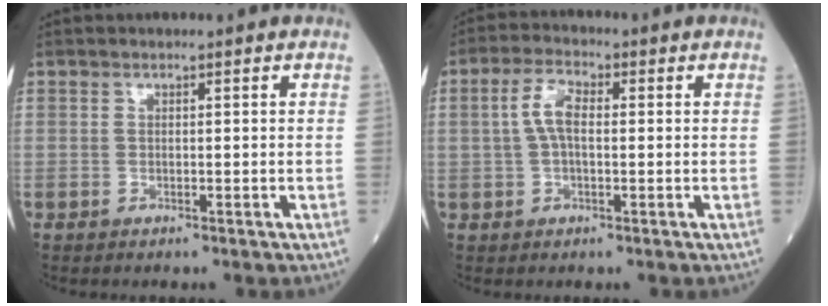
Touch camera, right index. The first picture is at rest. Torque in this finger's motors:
{"motor_torque": [0.34, -0.28, 0.12, 0.06]}